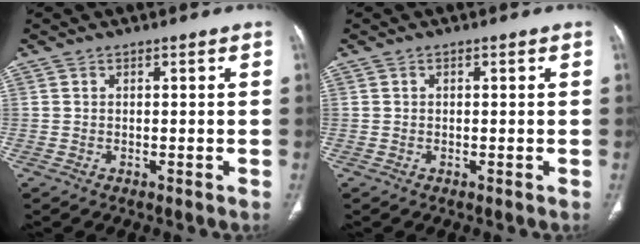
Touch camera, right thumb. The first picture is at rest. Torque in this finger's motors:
{"motor_torque": [-0.28, 0.05, -0.23, 0.09, 0.05]}